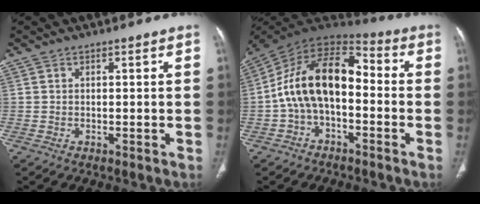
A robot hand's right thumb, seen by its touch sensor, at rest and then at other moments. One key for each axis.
{"total": 15.5, "fx": -1.6, "fy": 8.9, "fz": 12.6, "tx": -0.210, "ty": 0.056, "tz": -0.040}